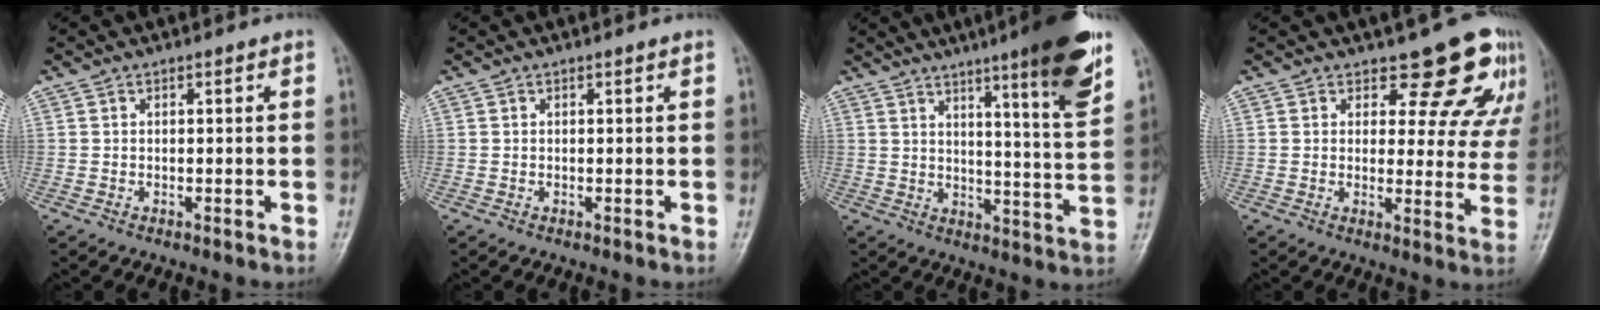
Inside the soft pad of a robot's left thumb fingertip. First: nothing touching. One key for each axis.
{"total": 0.0}
{"total": 15.5, "fx": 9.3, "fy": 1.3, "fz": 12.4, "tx": -0.162, "ty": -0.050, "tz": 0.128}
{"total": 11.9, "fx": 9.9, "fy": 5.3, "fz": 3.7, "tx": 0.009, "ty": -0.066, "tz": 0.093}